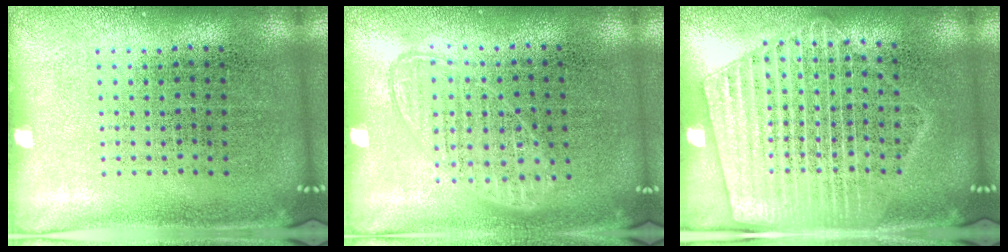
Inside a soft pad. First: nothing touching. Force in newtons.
{"total": 0.9, "press": 0.9, "slide": 0.3}
{"total": 2.0, "press": 1.8, "slide": 0.9}